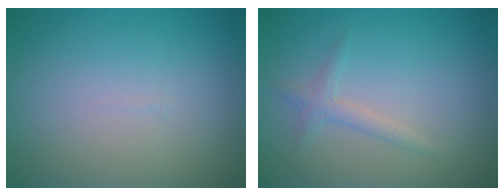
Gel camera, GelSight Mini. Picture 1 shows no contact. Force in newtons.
{"total": 1.3, "press": 1.3, "slide": 0.0}